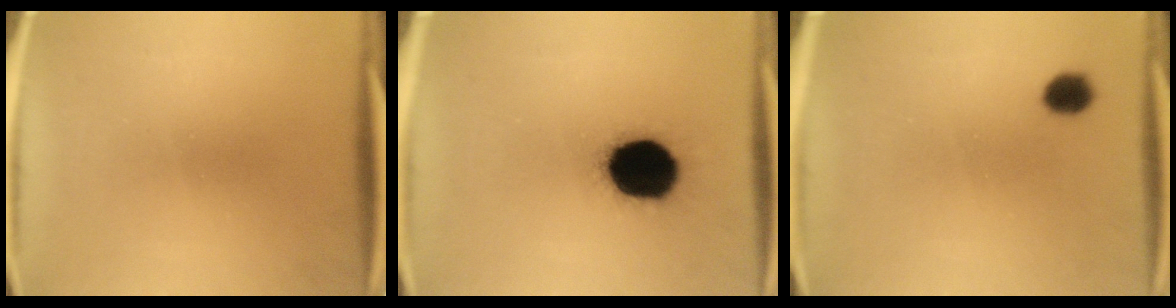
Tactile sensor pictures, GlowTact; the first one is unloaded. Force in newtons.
{"total": 17.8}
{"total": 3.3}